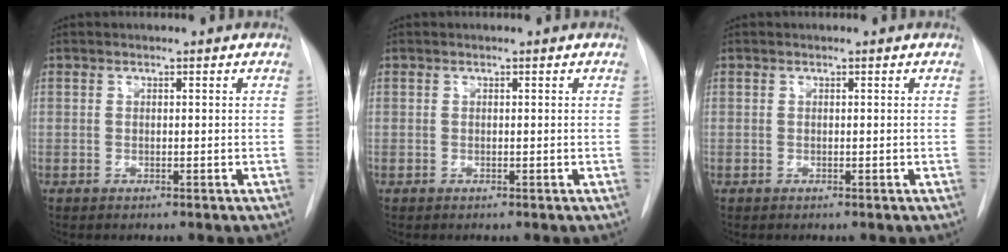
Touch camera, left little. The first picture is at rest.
{"total": 0.0}
{"total": 0.0}